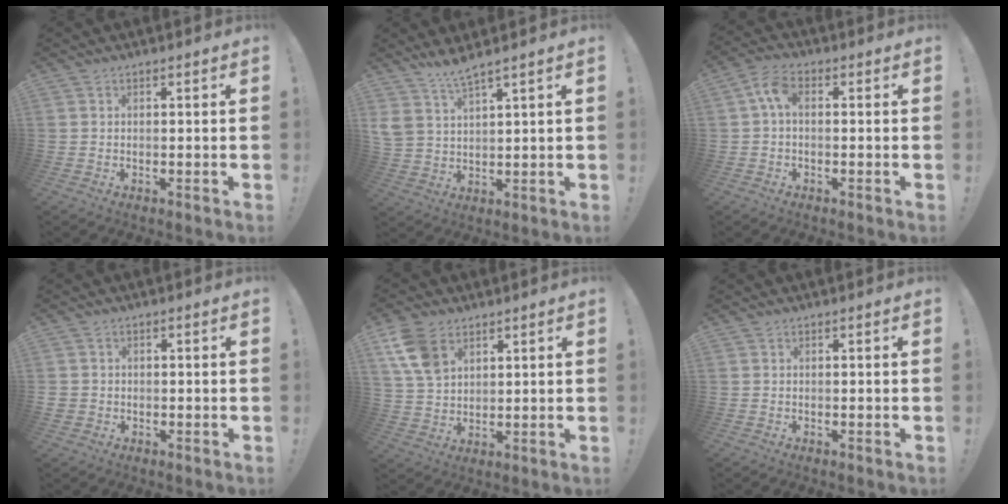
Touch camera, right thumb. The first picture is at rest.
{"total": 6.4, "force": [5.3, 0.9, 3.4], "torque": [-0.068, -0.029, 0.100]}
{"total": 5.7, "force": [0.5, 2.9, 4.9], "torque": [-0.104, 0.004, 0.008]}
{"total": 2.1, "force": [-0.4, 1.9, 0.8], "torque": [-0.011, 0.004, -0.006]}
{"total": 11.0, "force": [5.5, 7.3, 6.1], "torque": [-0.118, -0.015, 0.108]}
{"total": 0.0}